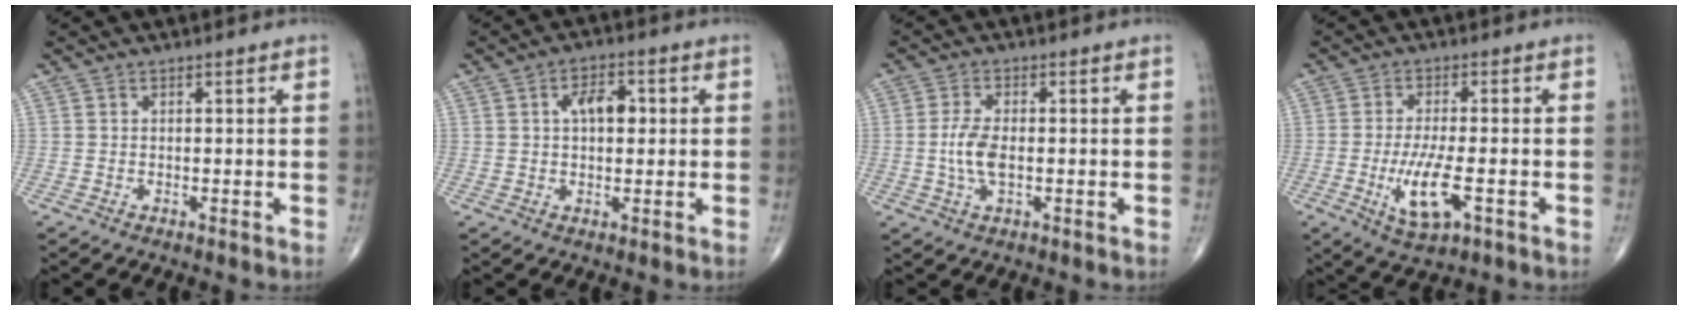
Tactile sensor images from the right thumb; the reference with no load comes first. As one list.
[{"total": 6.0, "force": [1.2, 3.4, 4.8], "torque": [-0.065, 0.008, 0.015]}, {"total": 5.5, "force": [-0.5, 2.5, 4.9], "torque": [-0.105, 0.001, -0.013]}, {"total": 8.6, "force": [-2.5, 2.7, 7.7], "torque": [-0.151, -0.007, -0.040]}]